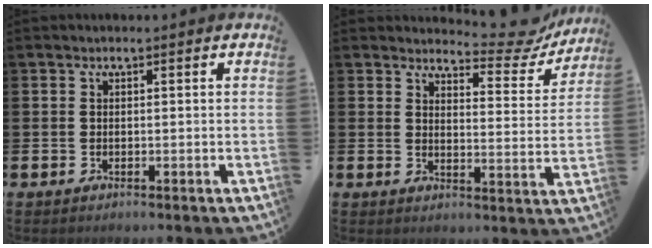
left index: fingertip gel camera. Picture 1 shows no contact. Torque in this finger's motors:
{"motor_torque": [0.91, -1.22, 0.01, 0.01]}